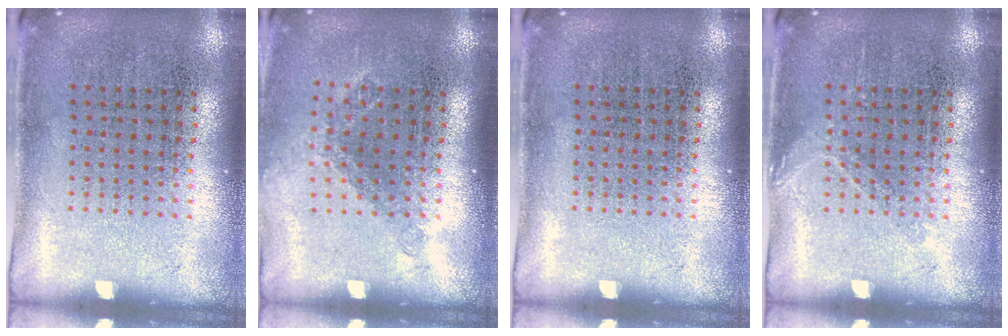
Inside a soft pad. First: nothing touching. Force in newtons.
{"total": 1.2, "press": 0.9, "slide": 0.7}
{"total": 0.0}
{"total": 0.9, "press": 0.8, "slide": 0.3}